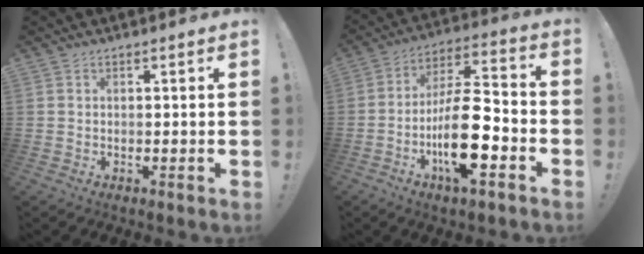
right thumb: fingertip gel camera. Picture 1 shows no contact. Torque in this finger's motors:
{"motor_torque": [0.40, 0.55, 0.20, -0.12, 0.38]}